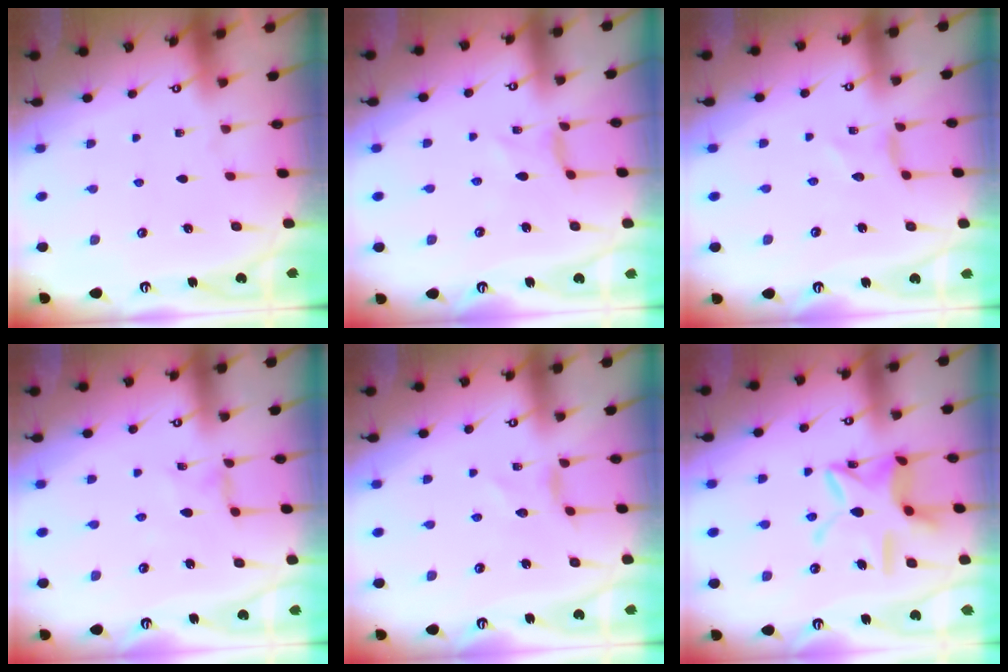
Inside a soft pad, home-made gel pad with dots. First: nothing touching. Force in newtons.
{"total": 0.0}
{"total": 0.0}
{"total": 1.0, "press": 0.9, "slide": 0.3}
{"total": 1.4, "press": 1.4, "slide": 0.2}
{"total": 15.0, "press": 15.0, "slide": 1.3}